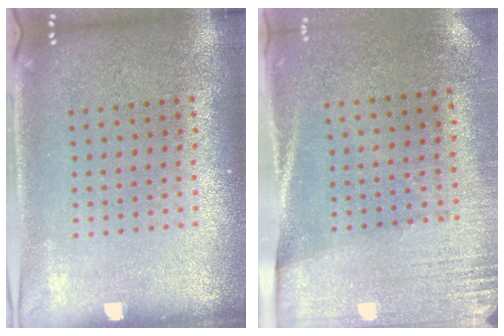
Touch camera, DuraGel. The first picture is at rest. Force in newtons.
{"total": 2.7, "press": 2.3, "slide": 1.4}